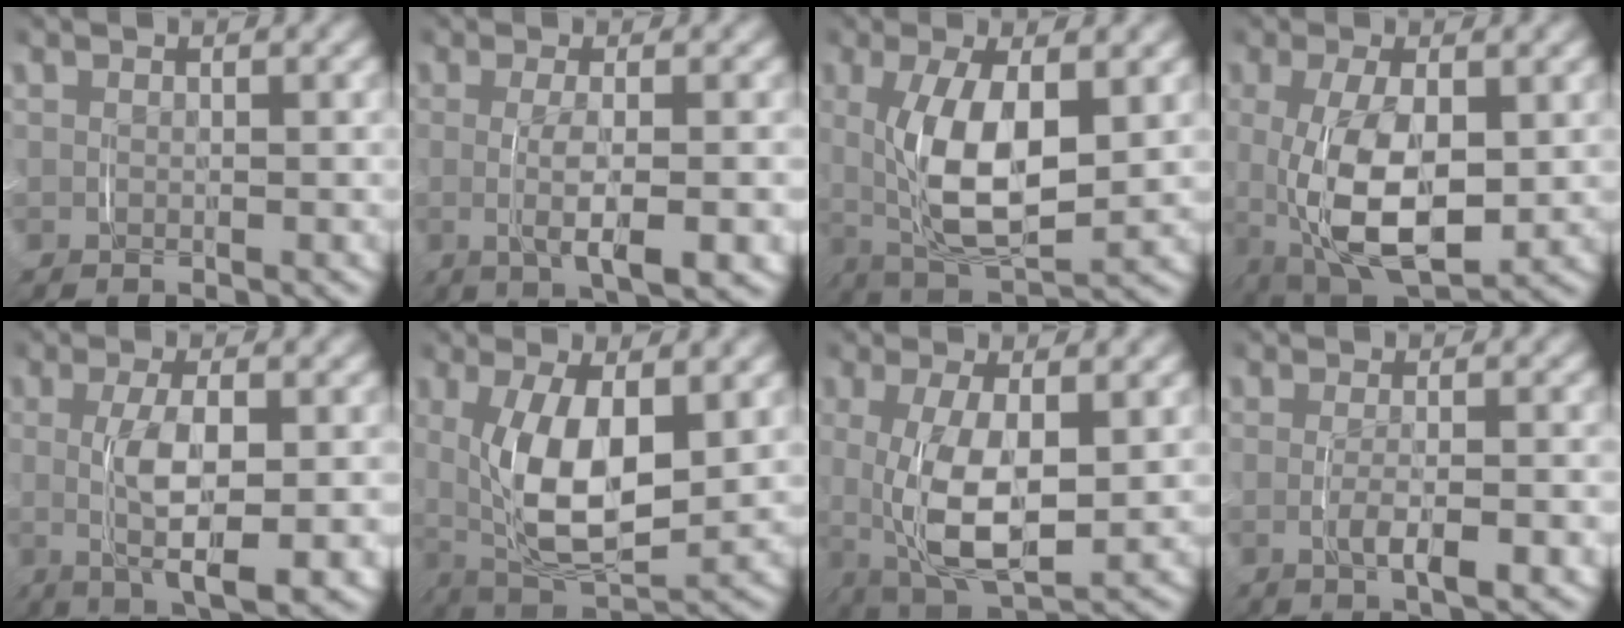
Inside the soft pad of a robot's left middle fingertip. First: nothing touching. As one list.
[{"total": 4.2, "force": [-0.9, 0.4, 4.1], "torque": [-0.062, -0.005, -0.011]}, {"total": 7.5, "force": [0.5, 3.1, 6.8], "torque": [-0.131, -0.008, 0.017]}, {"total": 7.3, "force": [-0.8, 3.1, 6.5], "torque": [-0.119, -0.017, -0.003]}, {"total": 6.2, "force": [-0.8, 1.6, 6.0], "torque": [-0.104, -0.013, -0.007]}, {"total": 8.2, "force": [0.7, 3.8, 7.3], "torque": [-0.138, -0.010, 0.020]}, {"total": 7.2, "force": [-0.1, 2.9, 6.5], "torque": [-0.122, -0.011, 0.007]}, {"total": 2.7, "force": [-1.1, 0.0, 2.5], "torque": [-0.041, -0.004, -0.015]}]